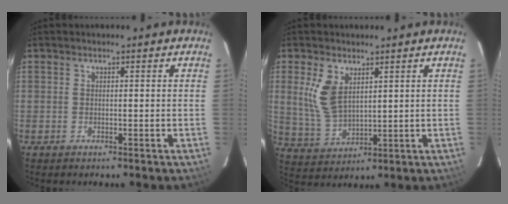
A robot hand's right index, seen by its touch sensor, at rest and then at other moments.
{"total": 8.3, "force": [3.4, 4.5, 6.1], "torque": [-0.127, -0.002, 0.080]}